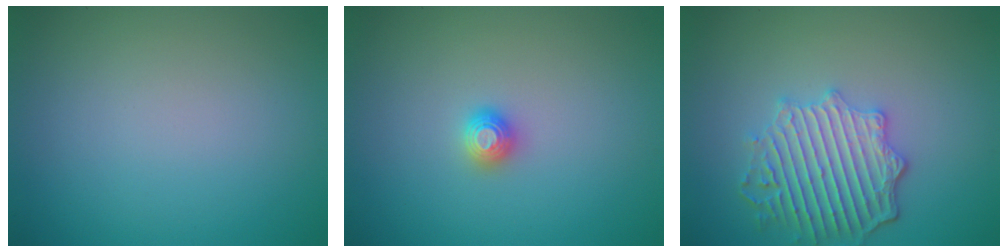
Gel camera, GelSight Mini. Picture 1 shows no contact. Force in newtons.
{"total": 1.2, "press": 1.2, "slide": 0.1}
{"total": 5.3, "press": 4.5, "slide": 2.7}